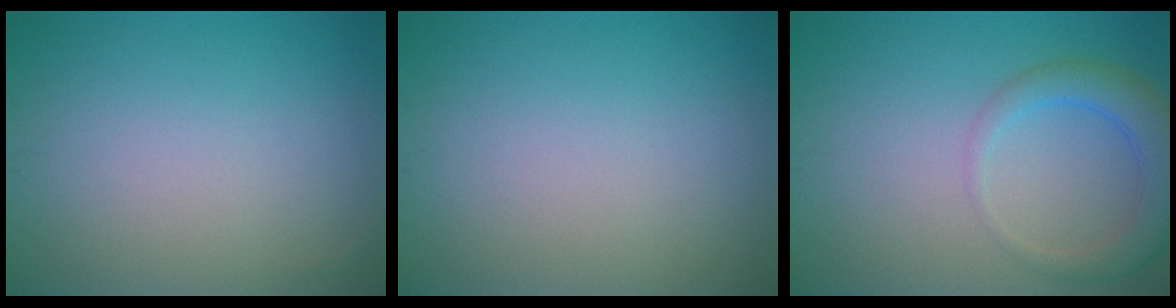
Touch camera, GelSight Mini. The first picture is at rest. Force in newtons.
{"total": 0.0}
{"total": 3.8, "press": 3.8, "slide": 0.2}